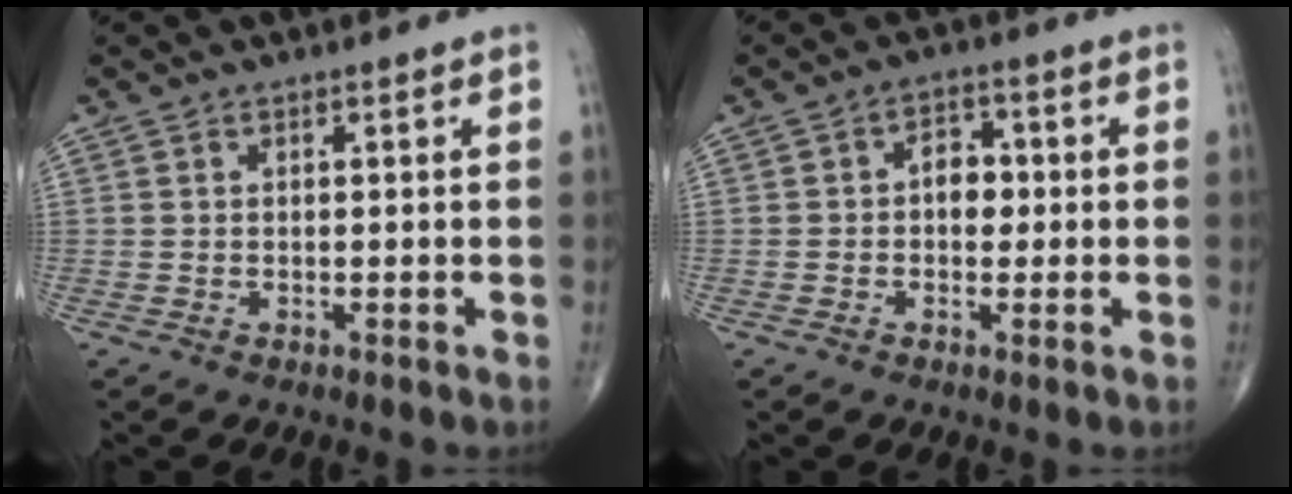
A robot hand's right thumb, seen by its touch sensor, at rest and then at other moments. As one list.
[{"total": 5.1, "force": [0.1, 3.7, 3.6], "torque": [-0.027, 0.009, -0.004]}]